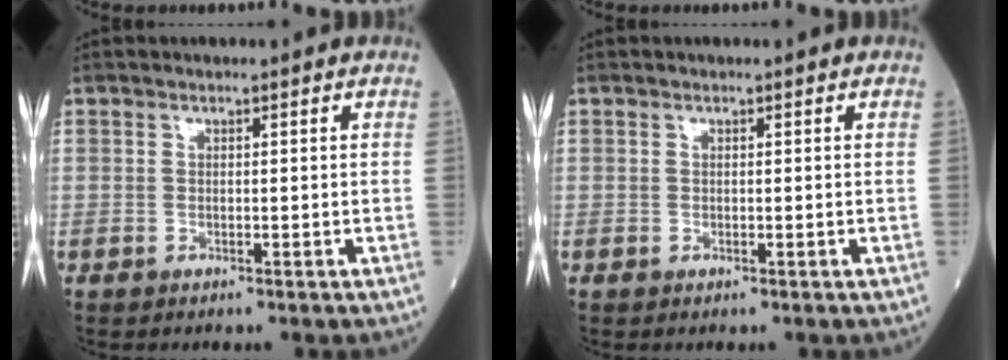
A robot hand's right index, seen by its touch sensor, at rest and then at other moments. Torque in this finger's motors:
{"motor_torque": [0.00, 0.00, 0.00, 0.00]}